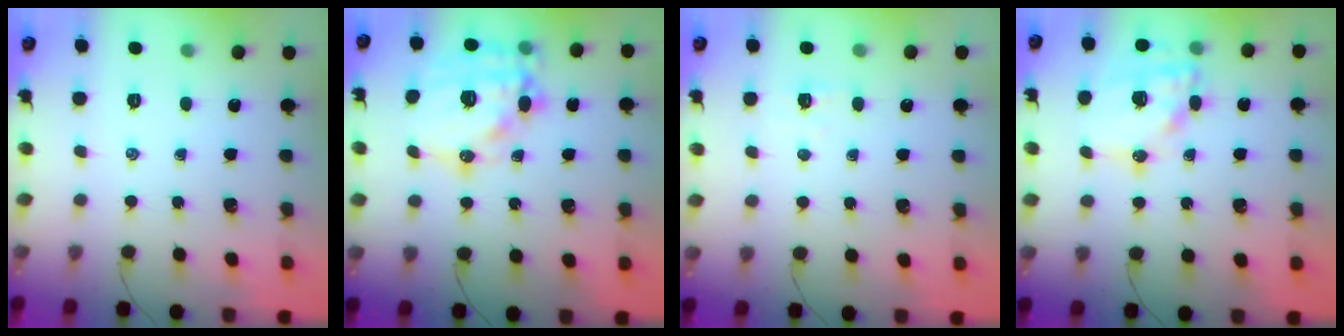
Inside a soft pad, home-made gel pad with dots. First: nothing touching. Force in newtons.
{"total": 18.3, "press": 17.8, "slide": 4.3}
{"total": 2.2, "press": 2.0, "slide": 0.8}
{"total": 16.3, "press": 15.9, "slide": 3.7}